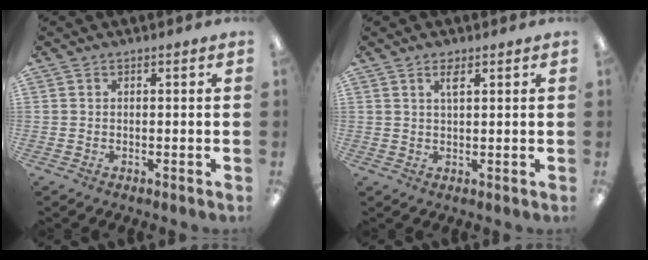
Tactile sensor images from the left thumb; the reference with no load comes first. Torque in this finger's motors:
{"motor_torque": [0.00, 0.09, -0.20, -0.01, 0.02]}